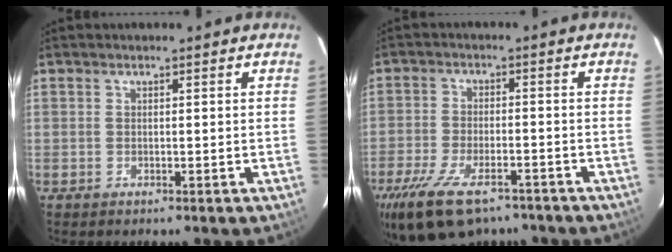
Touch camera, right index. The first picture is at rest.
{"total": 15.5, "force": [-10.7, 6.8, 8.9], "torque": [-0.197, -0.036, -0.180]}